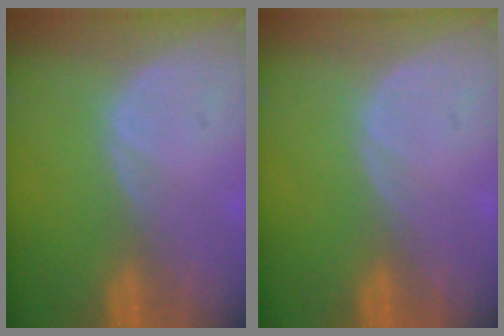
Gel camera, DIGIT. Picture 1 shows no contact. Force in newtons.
{"total": 0.0}